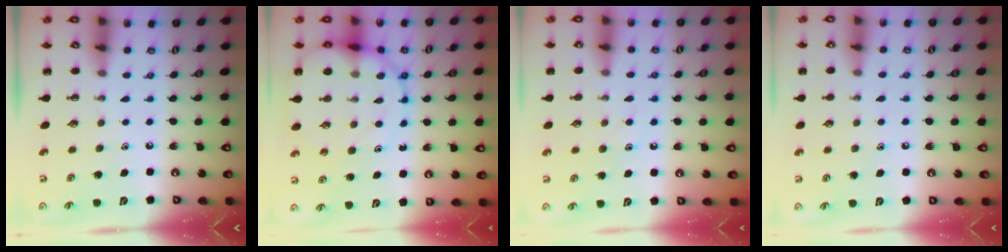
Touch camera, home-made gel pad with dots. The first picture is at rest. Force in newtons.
{"total": 14.7, "press": 14.4, "slide": 2.9}
{"total": 7.6, "press": 7.5, "slide": 1.2}
{"total": 5.4, "press": 5.2, "slide": 1.7}